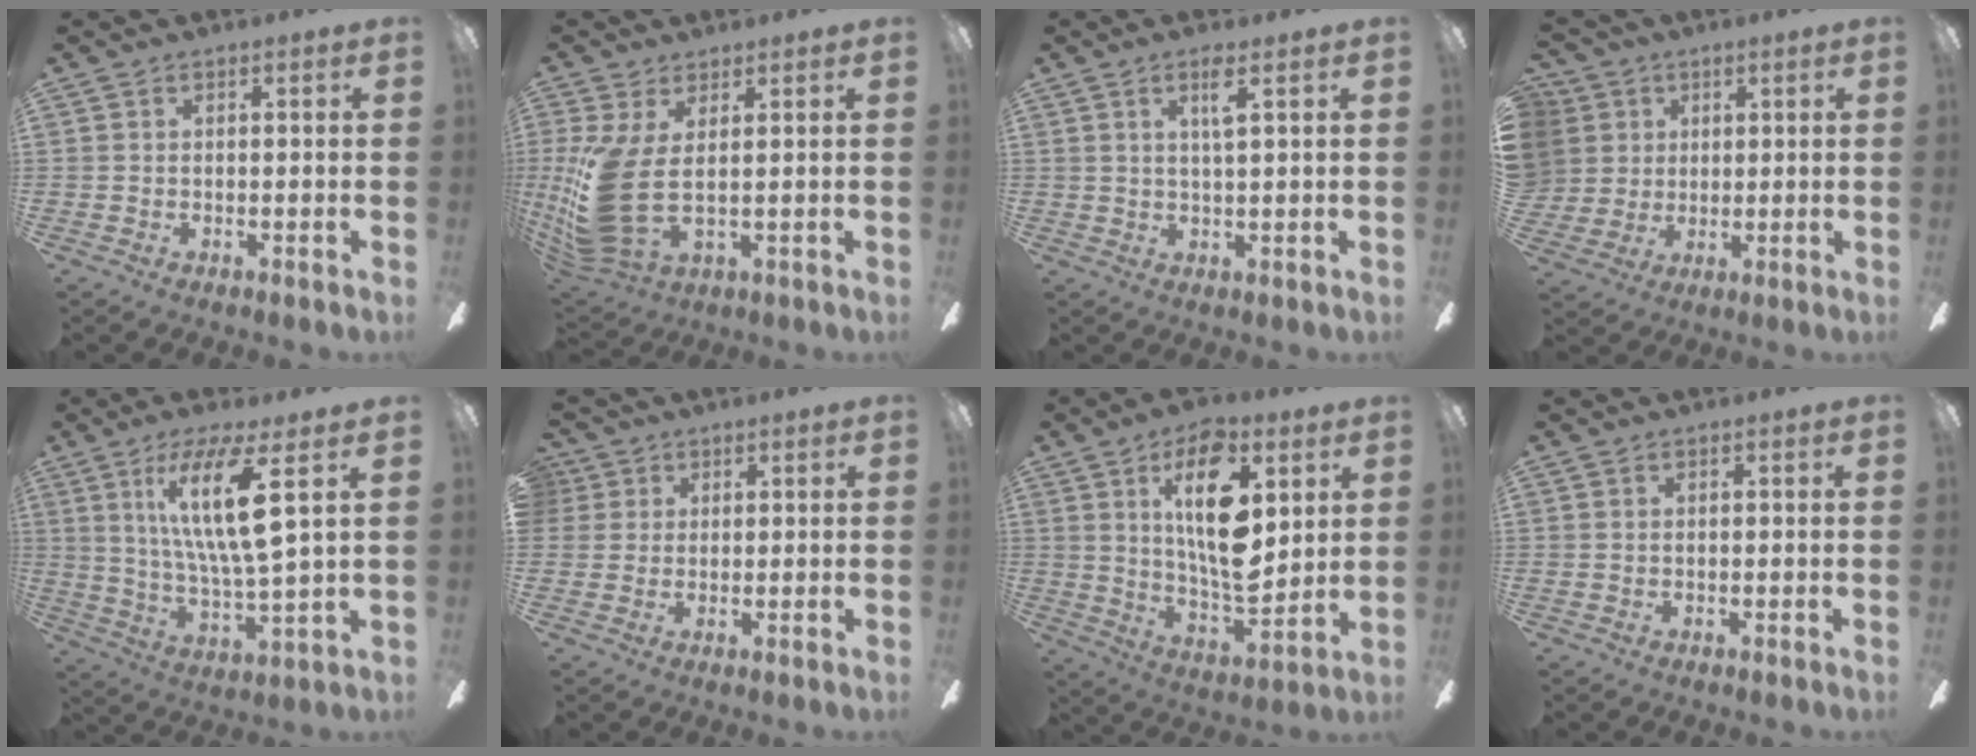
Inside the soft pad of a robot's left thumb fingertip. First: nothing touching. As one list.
[{"total": 13.9, "force": [1.0, 6.3, 12.4], "torque": [-0.273, -0.026, 0.025]}, {"total": 3.9, "force": [2.1, 0.5, 3.3], "torque": [-0.064, -0.002, 0.032]}, {"total": 7.9, "force": [2.3, 7.4, 1.0], "torque": [-0.044, -0.003, 0.049]}, {"total": 15.9, "force": [6.8, 3.0, 14.1], "torque": [-0.283, -0.014, 0.099]}, {"total": 3.4, "force": [1.5, 3.0, 0.3], "torque": [-0.008, 0.008, 0.027]}, {"total": 19.5, "force": [7.3, 8.9, 15.7], "torque": [-0.276, -0.032, 0.115]}, {"total": 0.0}]